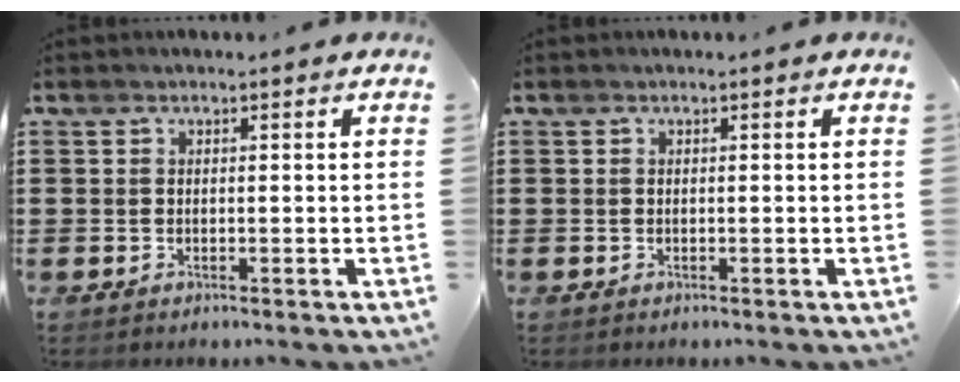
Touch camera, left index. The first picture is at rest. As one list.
[{"total": 0.0}]